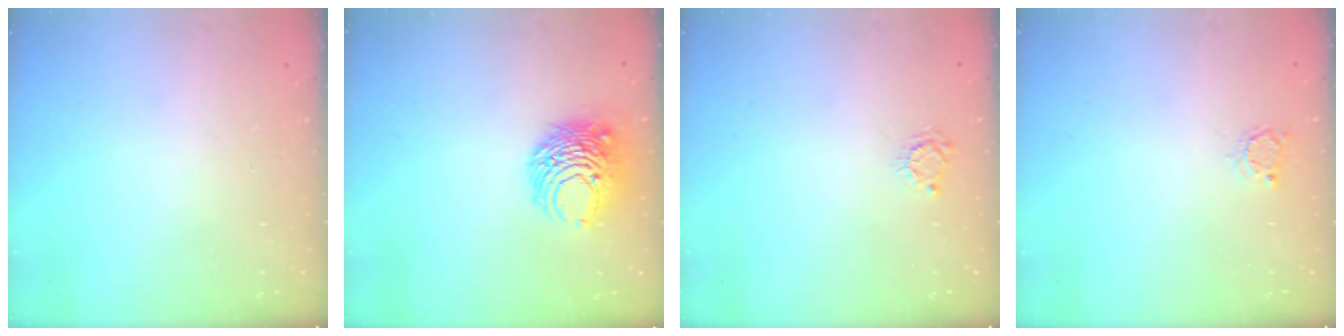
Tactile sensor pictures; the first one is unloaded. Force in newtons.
{"total": 8.6, "press": 8.5, "slide": 0.9}
{"total": 3.4, "press": 3.3, "slide": 0.4}
{"total": 2.9, "press": 2.9, "slide": 0.3}